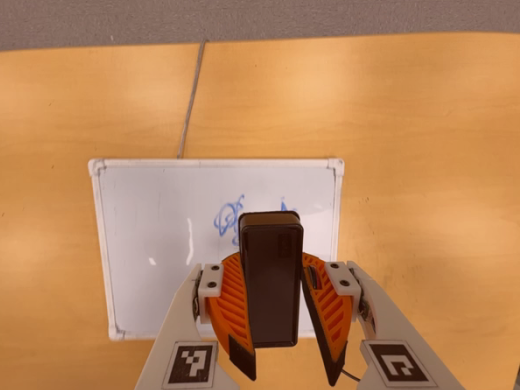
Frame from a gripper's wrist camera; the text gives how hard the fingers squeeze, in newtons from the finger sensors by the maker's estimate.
{"total": 9.9, "left": 9.8, "right": 10.0}